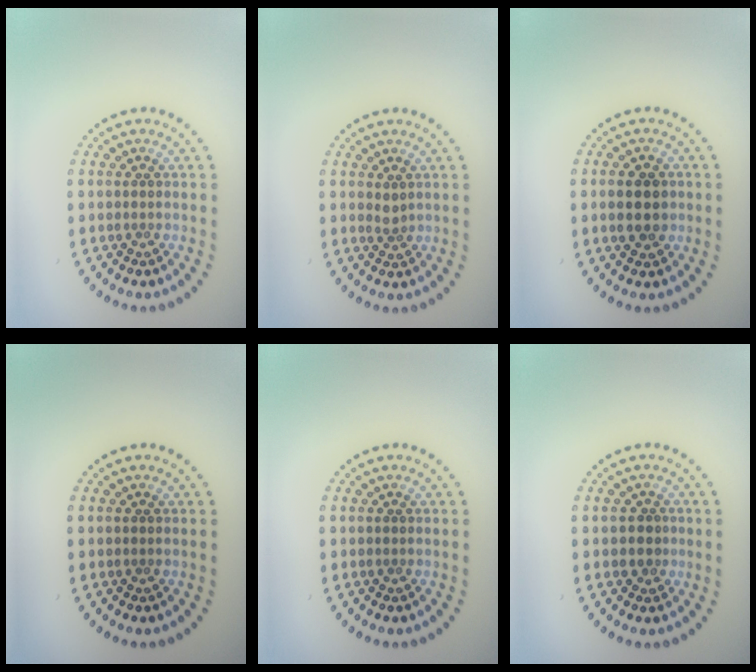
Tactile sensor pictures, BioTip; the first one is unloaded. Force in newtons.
{"total": 1.1, "press": 0.8, "slide": 0.7}
{"total": 3.7, "press": 3.7, "slide": 0.1}
{"total": 0.0}
{"total": 0.0}
{"total": 1.5, "press": 1.4, "slide": 0.7}